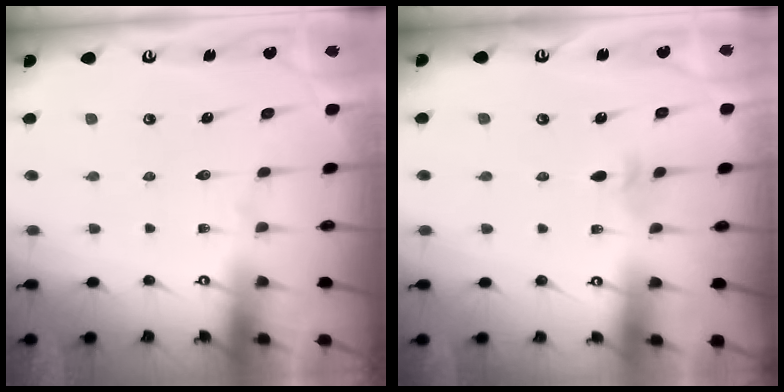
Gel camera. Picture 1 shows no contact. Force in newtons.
{"total": 3.0, "press": 2.9, "slide": 0.7}